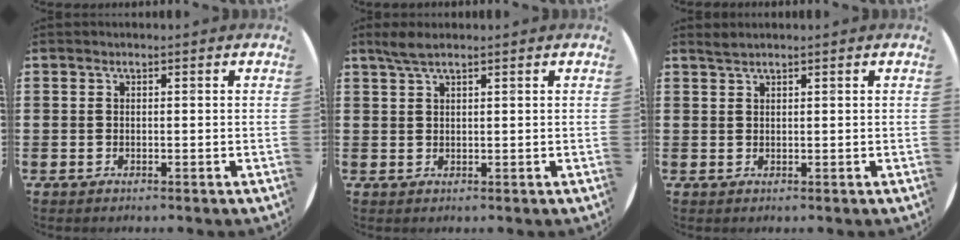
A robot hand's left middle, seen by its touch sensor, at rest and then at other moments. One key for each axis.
{"total": 2.5, "fx": 1.9, "fy": 0.3, "fz": 1.7, "tx": -0.035, "ty": 0.004, "tz": 0.033}
{"total": 0.9, "fx": 0.9, "fy": -0.1, "fz": 0.2, "tx": -0.005, "ty": -0.001, "tz": 0.017}